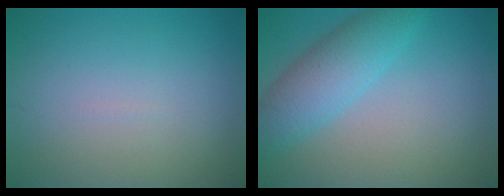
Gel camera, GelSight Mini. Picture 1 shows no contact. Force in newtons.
{"total": 5.0, "press": 5.0, "slide": 0.2}